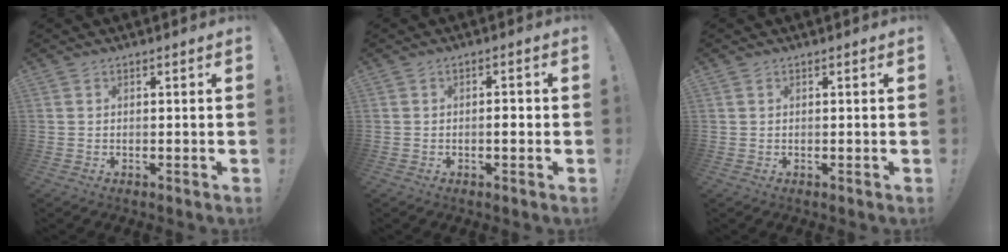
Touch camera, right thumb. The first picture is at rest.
{"total": 2.4, "force": [-0.6, 0.6, 2.2], "torque": [-0.025, -0.001, -0.016]}
{"total": 0.0}